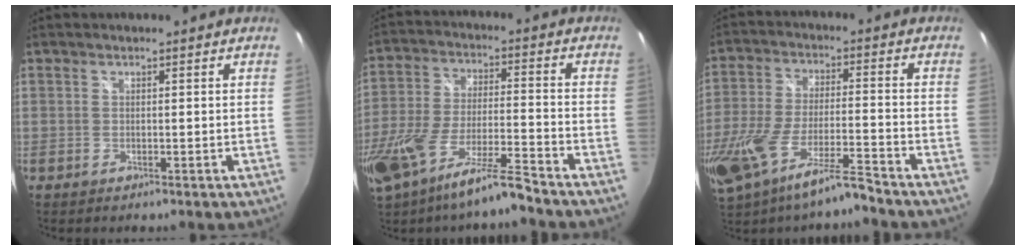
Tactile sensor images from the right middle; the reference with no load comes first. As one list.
[{"total": 14.5, "force": [-11.0, 1.3, 9.4], "torque": [-0.201, -0.028, -0.197]}, {"total": 15.3, "force": [-11.1, 2.2, 10.3], "torque": [-0.226, -0.035, -0.202]}]